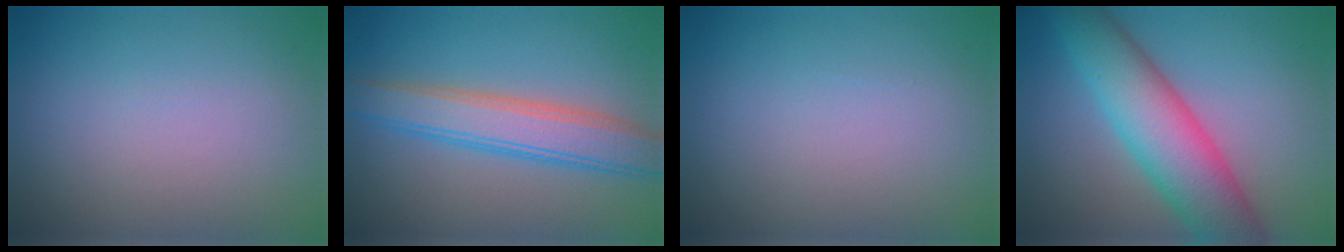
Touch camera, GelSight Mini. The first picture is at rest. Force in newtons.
{"total": 4.9, "press": 4.9, "slide": 0.2}
{"total": 0.0}
{"total": 8.1, "press": 8.1, "slide": 0.1}